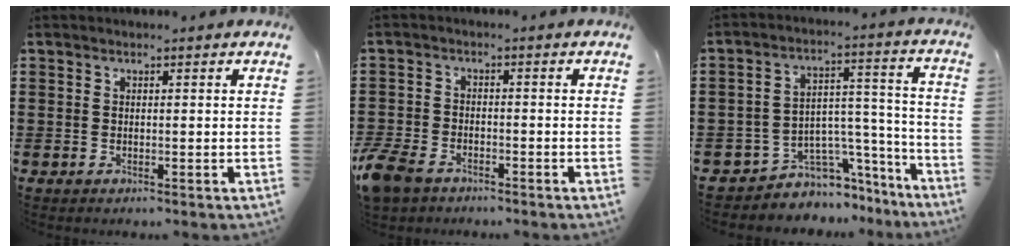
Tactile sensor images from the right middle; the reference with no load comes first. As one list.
[{"total": 4.2, "force": [-3.4, 1.9, 1.5], "torque": [-0.060, -0.005, -0.078]}, {"total": 5.6, "force": [-4.7, 3.0, 0.2], "torque": [-0.014, 0.006, -0.090]}]